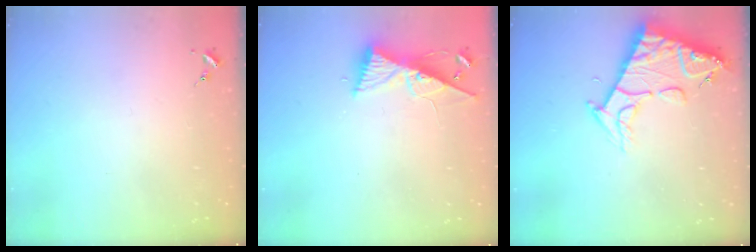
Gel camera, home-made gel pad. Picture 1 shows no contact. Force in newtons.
{"total": 9.6, "press": 9.6, "slide": 0.4}
{"total": 14.5, "press": 14.4, "slide": 1.5}